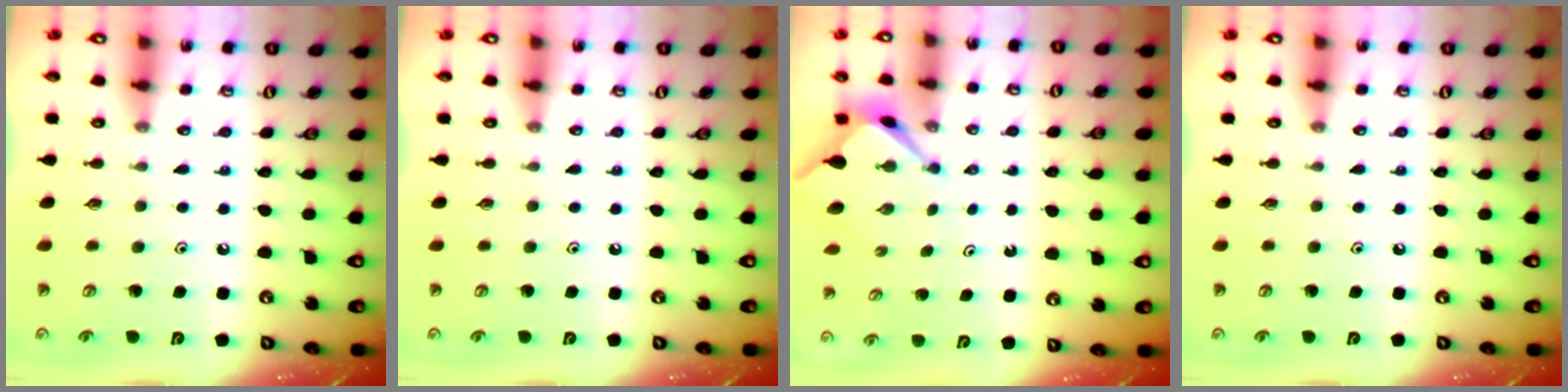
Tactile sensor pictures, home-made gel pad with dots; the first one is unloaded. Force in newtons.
{"total": 0.0}
{"total": 2.6, "press": 2.6, "slide": 0.3}
{"total": 0.0}